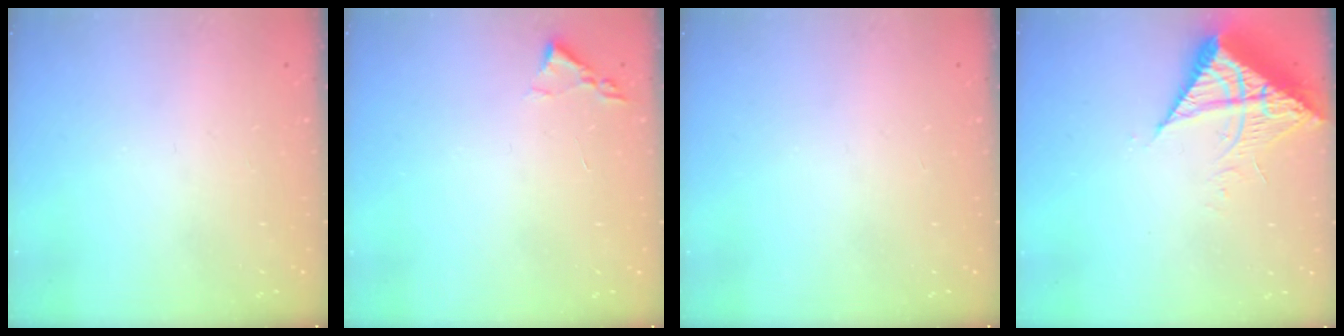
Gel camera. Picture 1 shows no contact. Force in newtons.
{"total": 1.8, "press": 1.8, "slide": 0.3}
{"total": 0.0}
{"total": 9.4, "press": 9.4, "slide": 1.0}